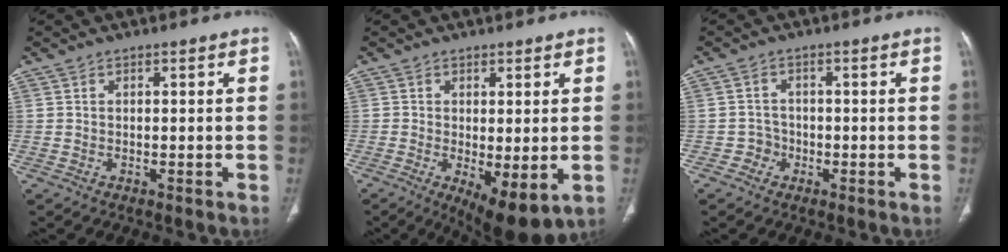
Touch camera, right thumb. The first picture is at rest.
{"total": 7.7, "force": [-1.8, 2.9, 6.9], "torque": [-0.108, -0.024, -0.023]}
{"total": 2.4, "force": [-1.1, 2.1, 0.2], "torque": [0.009, 0.012, -0.027]}